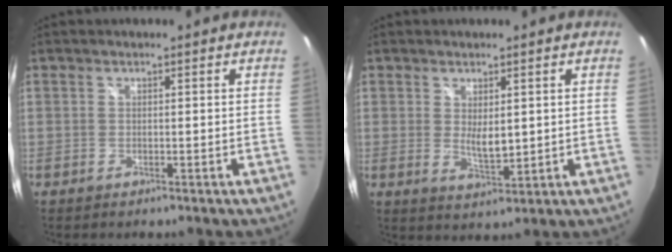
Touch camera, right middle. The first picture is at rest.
{"total": 4.2, "force": [0.7, 2.0, 3.6], "torque": [-0.056, -0.009, 0.017]}